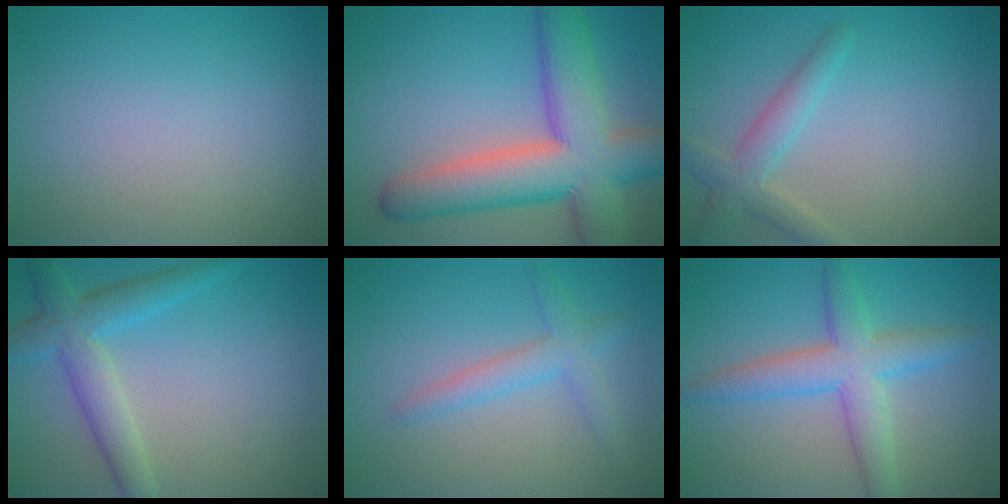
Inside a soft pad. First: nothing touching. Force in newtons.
{"total": 11.1, "press": 11.1, "slide": 0.5}
{"total": 3.0, "press": 3.0, "slide": 0.1}
{"total": 4.4, "press": 4.4, "slide": 0.2}
{"total": 2.6, "press": 2.6, "slide": 0.2}
{"total": 5.2, "press": 5.2, "slide": 0.2}